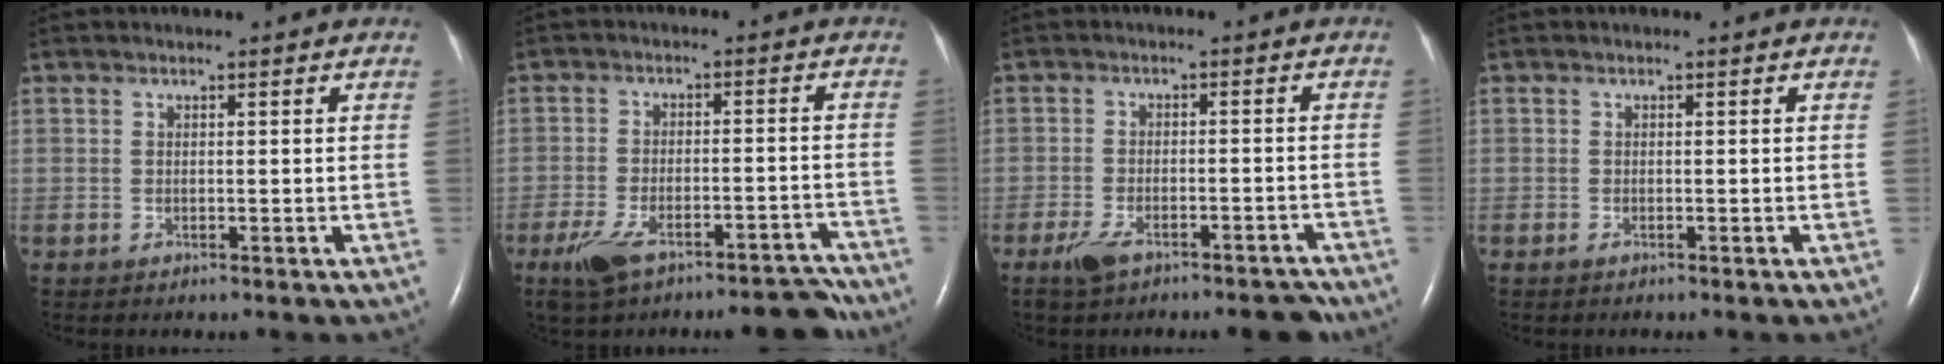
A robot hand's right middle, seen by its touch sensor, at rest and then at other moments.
{"total": 9.9, "force": [-7.9, 2.7, 5.4], "torque": [-0.083, 0.014, -0.128]}
{"total": 7.0, "force": [-5.6, 2.2, 3.7], "torque": [-0.054, 0.005, -0.089]}
{"total": 0.5, "force": [-0.4, 0.1, 0.3], "torque": [-0.009, -0.001, -0.006]}